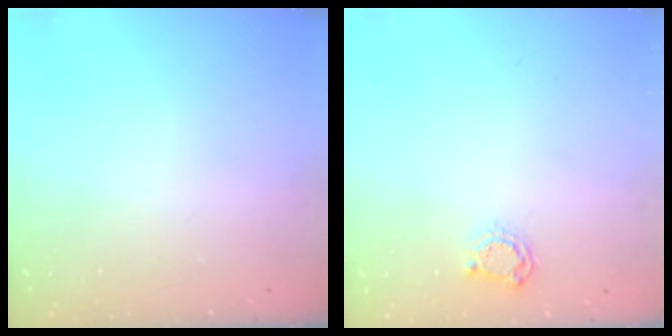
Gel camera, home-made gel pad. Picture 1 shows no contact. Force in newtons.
{"total": 5.3, "press": 5.2, "slide": 0.7}